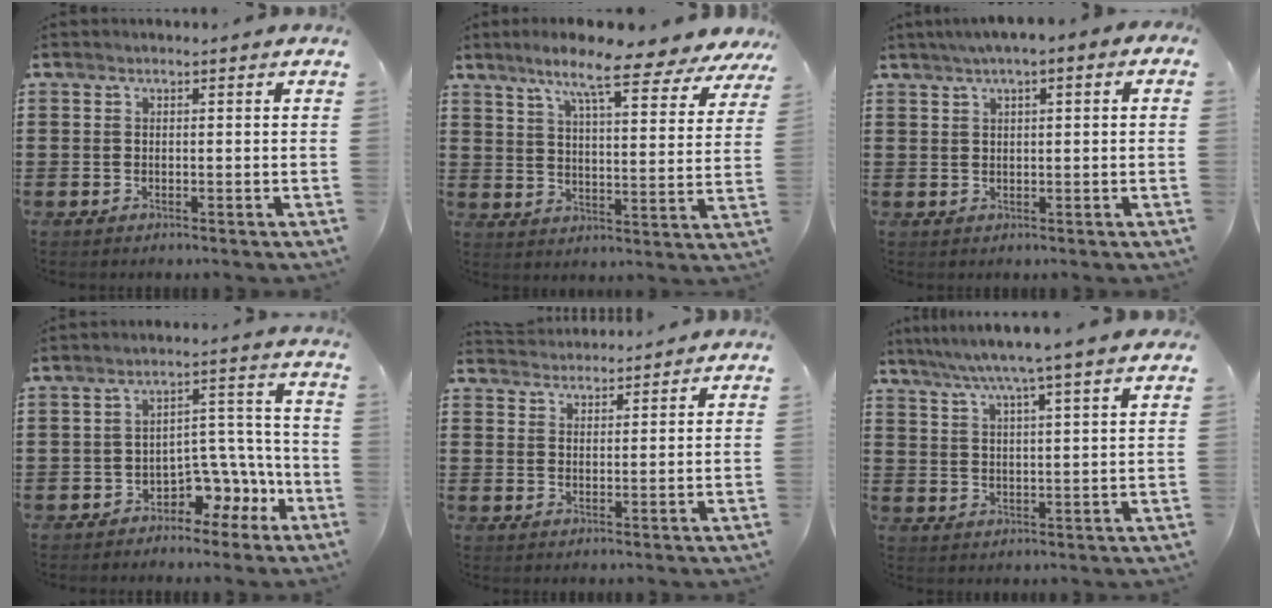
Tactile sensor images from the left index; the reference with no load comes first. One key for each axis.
{"total": 10.3, "fx": 8.2, "fy": 0.7, "fz": 6.2, "tx": -0.128, "ty": -0.037, "tz": 0.135}
{"total": 2.4, "fx": 0.7, "fy": 0.5, "fz": 2.2, "tx": -0.041, "ty": 0.005, "tz": 0.010}
{"total": 6.9, "fx": -4.2, "fy": 4.4, "fz": 3.4, "tx": -0.062, "ty": 0.016, "tz": -0.076}
{"total": 3.2, "fx": 3.2, "fy": 0.2, "fz": -0.3, "tx": -0.005, "ty": -0.009, "tz": 0.061}
{"total": 5.9, "fx": 4.7, "fy": -0.9, "fz": 3.4, "tx": -0.081, "ty": -0.022, "tz": 0.078}